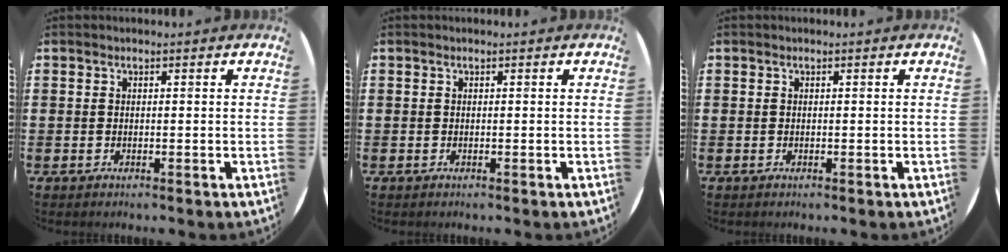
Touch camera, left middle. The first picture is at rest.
{"total": 0.0}
{"total": 0.0}